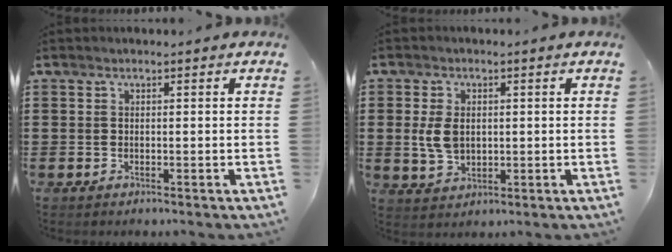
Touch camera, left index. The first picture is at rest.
{"total": 4.8, "force": [0.4, 3.2, 3.6], "torque": [-0.089, 0.004, 0.003]}